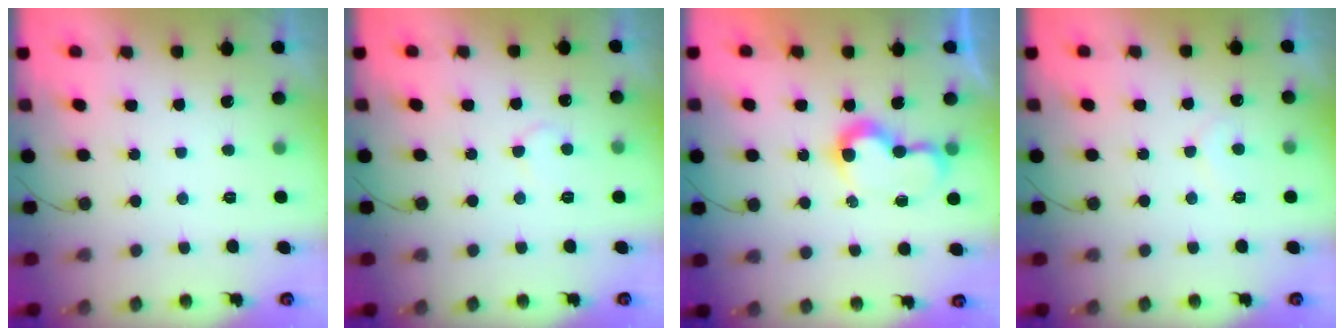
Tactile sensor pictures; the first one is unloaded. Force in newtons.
{"total": 4.7, "press": 4.7, "slide": 0.4}
{"total": 7.5, "press": 7.5, "slide": 0.2}
{"total": 5.1, "press": 5.1, "slide": 0.5}